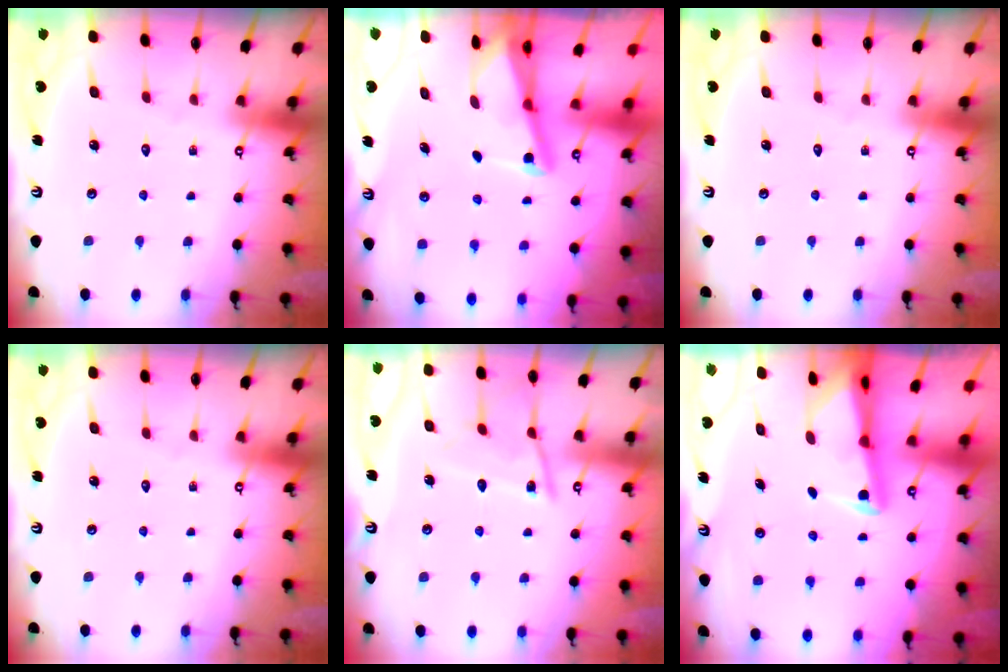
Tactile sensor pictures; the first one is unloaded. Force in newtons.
{"total": 2.5, "press": 2.5, "slide": 0.6}
{"total": 0.0}
{"total": 0.0}
{"total": 10.9, "press": 10.8, "slide": 1.0}
{"total": 2.5, "press": 2.5, "slide": 0.6}